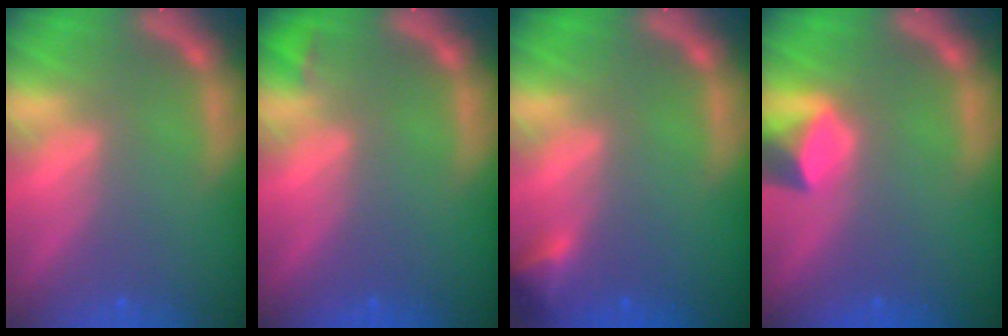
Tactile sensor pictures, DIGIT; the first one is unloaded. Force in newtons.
{"total": 0.9}
{"total": 1.9}
{"total": 3.0}